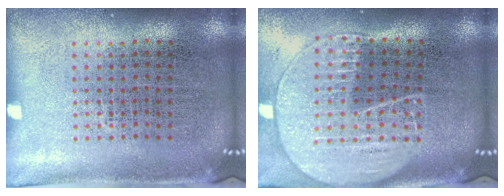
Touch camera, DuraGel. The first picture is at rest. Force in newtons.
{"total": 1.9, "press": 1.8, "slide": 0.8}